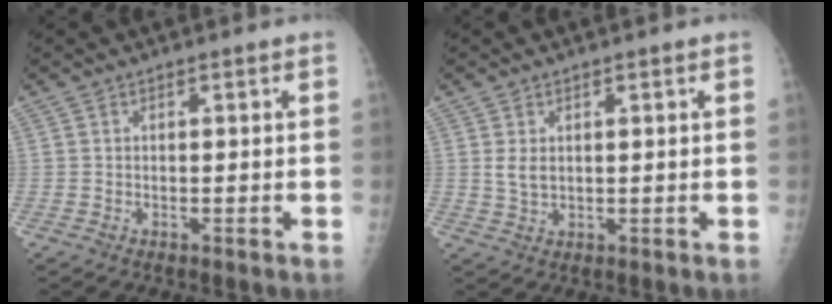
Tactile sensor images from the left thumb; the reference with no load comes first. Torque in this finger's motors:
{"motor_torque": [0.72, 0.73, 0.10, -0.28, 0.01]}